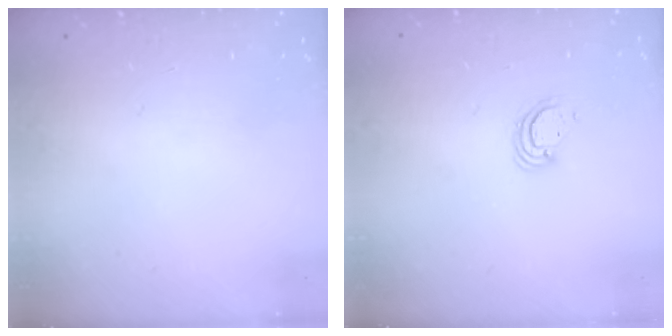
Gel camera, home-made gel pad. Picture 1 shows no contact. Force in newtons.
{"total": 3.9, "press": 3.9, "slide": 0.1}